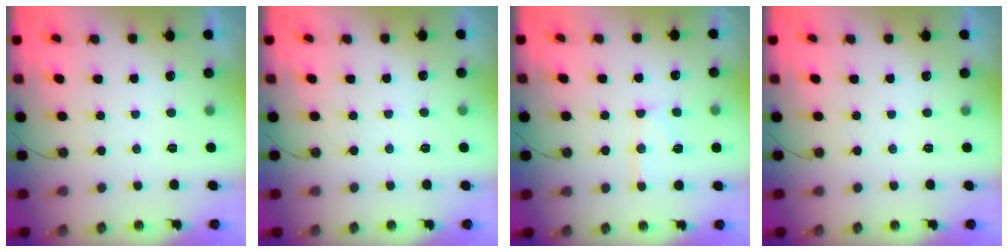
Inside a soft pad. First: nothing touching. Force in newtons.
{"total": 2.3, "press": 2.3, "slide": 0.4}
{"total": 10.9, "press": 10.9, "slide": 0.9}
{"total": 0.0}